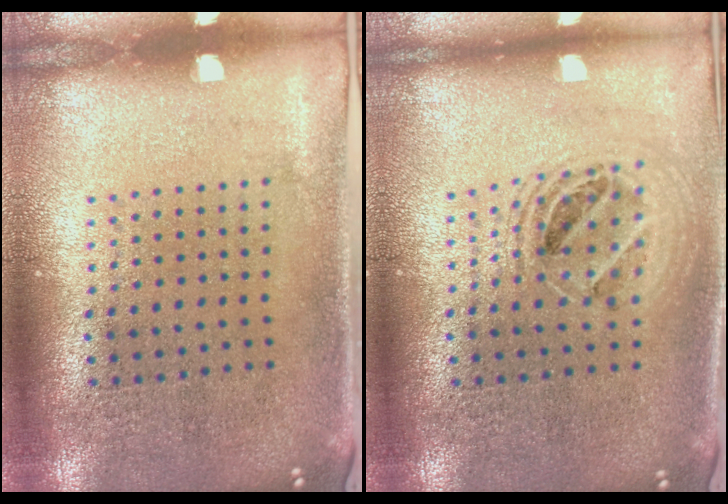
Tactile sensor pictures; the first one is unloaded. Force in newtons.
{"total": 1.5, "press": 1.4, "slide": 0.7}